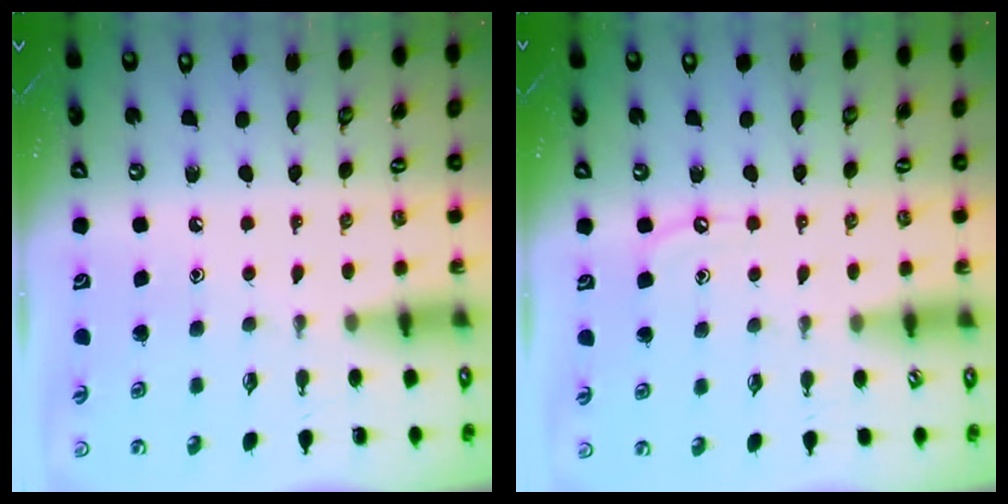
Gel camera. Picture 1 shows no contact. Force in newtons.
{"total": 4.9, "press": 4.8, "slide": 0.6}